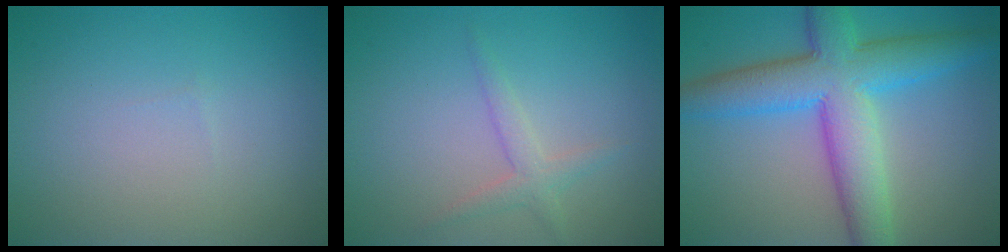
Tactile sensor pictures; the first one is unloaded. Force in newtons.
{"total": 1.8, "press": 1.8, "slide": 0.1}
{"total": 9.2, "press": 9.2, "slide": 0.2}